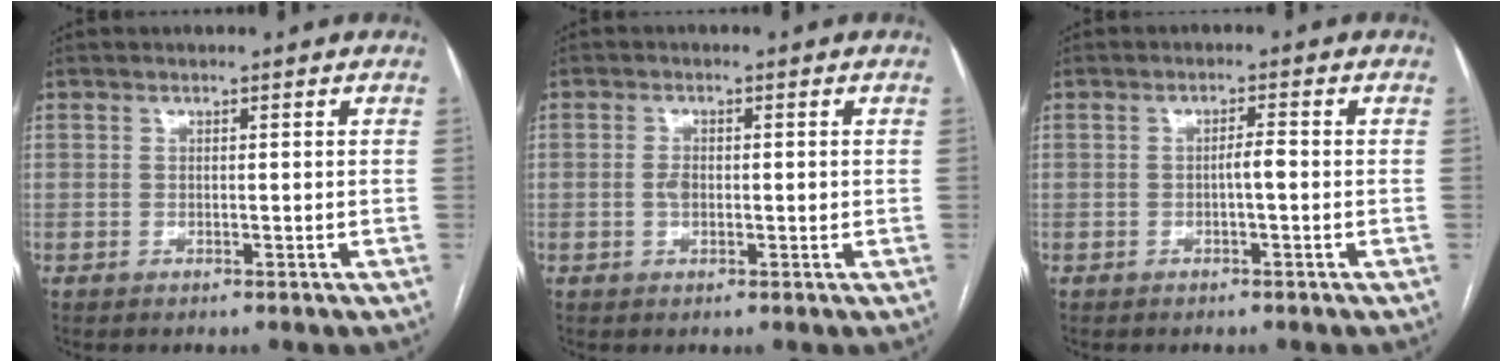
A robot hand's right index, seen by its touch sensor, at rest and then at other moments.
{"total": 2.2, "force": [-0.1, 1.2, 1.8], "torque": [-0.036, 0.002, -0.003]}
{"total": 1.8, "force": [-0.4, 0.2, 1.8], "torque": [-0.028, 0.003, -0.009]}